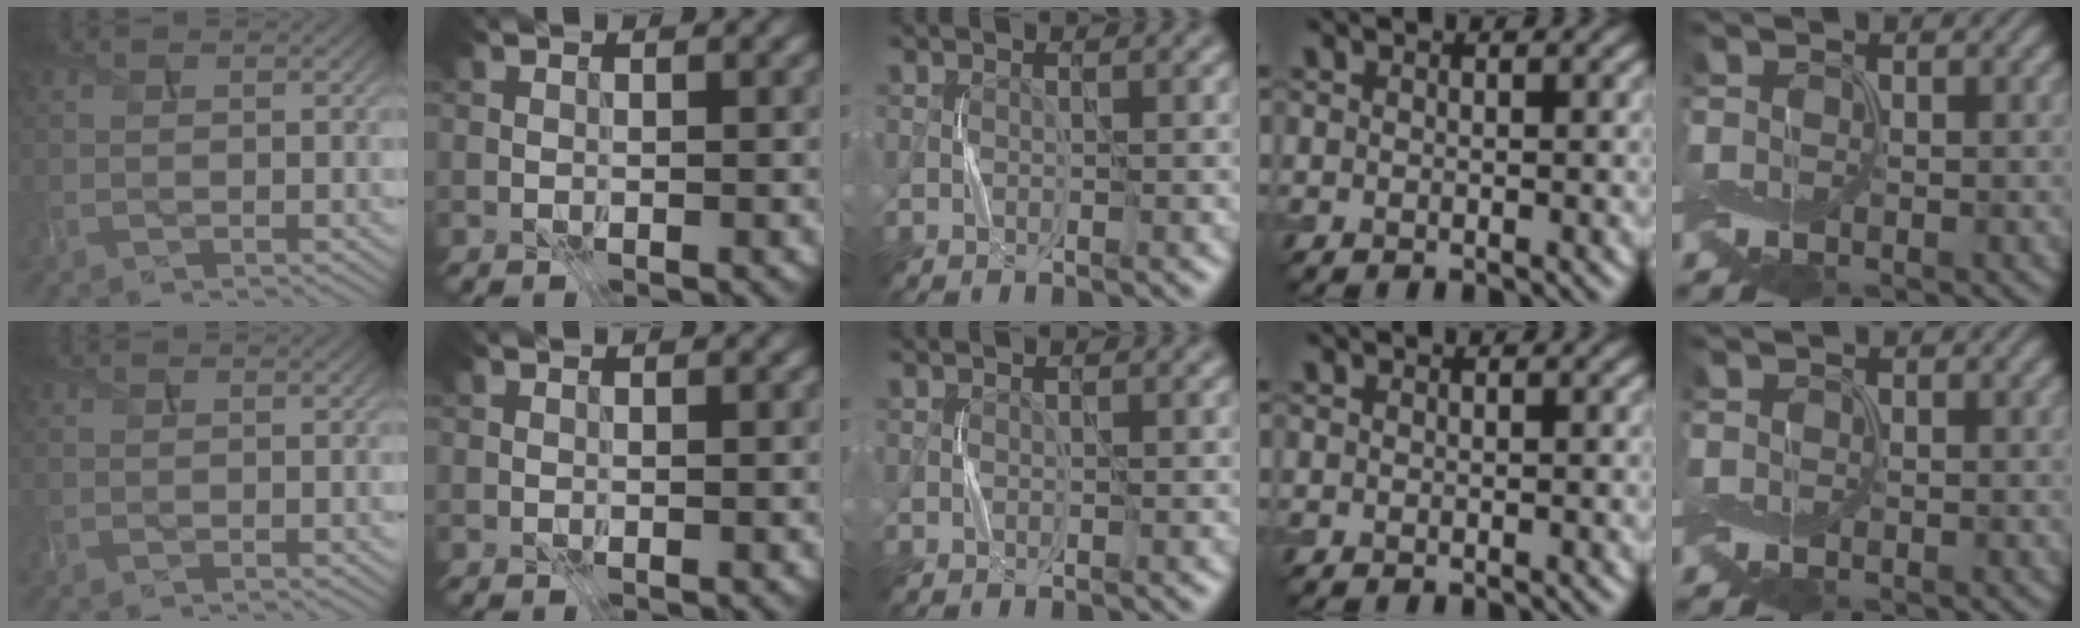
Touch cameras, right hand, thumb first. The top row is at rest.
{}